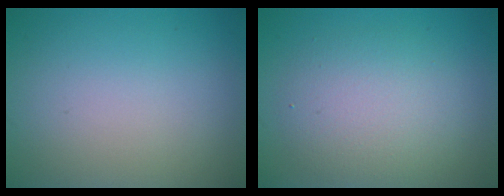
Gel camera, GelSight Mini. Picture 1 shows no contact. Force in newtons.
{"total": 4.6, "press": 4.6, "slide": 0.2}